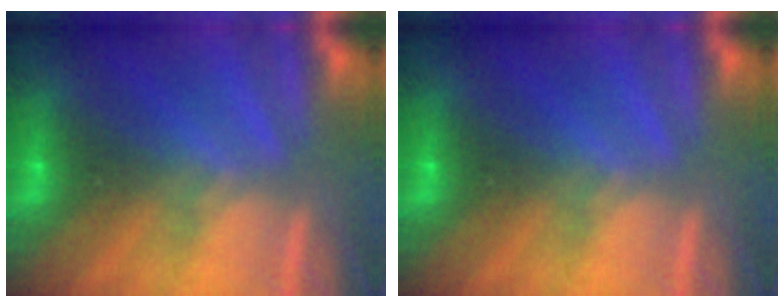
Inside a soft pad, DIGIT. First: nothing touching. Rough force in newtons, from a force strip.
{"total": 0.0}